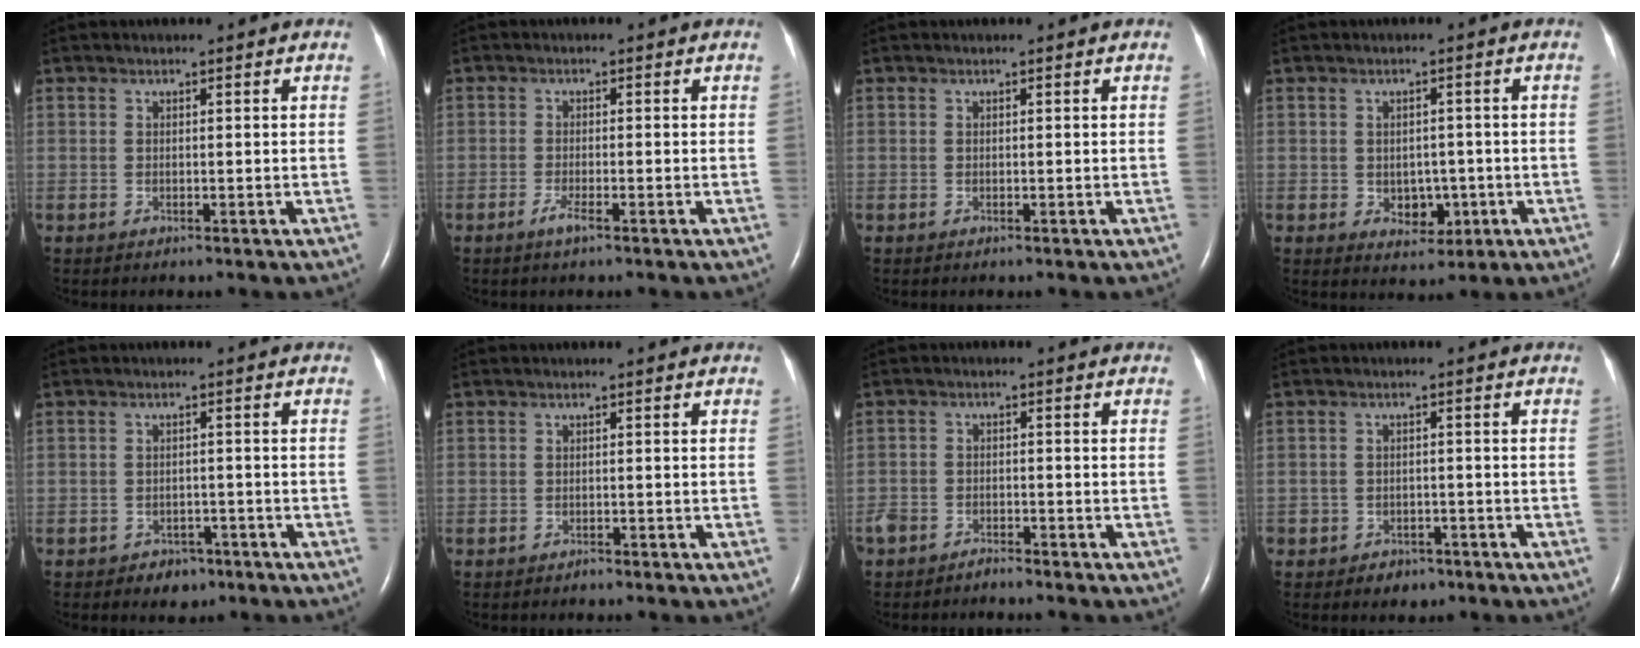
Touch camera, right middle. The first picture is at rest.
{"total": 1.9, "force": [-1.2, 0.1, 1.4], "torque": [-0.036, -0.004, -0.025]}
{"total": 0.0}
{"total": 4.1, "force": [-0.9, 3.0, 2.6], "torque": [-0.032, 0.004, -0.003]}
{"total": 2.8, "force": [-1.8, 2.1, 0.4], "torque": [-0.008, 0.012, -0.019]}
{"total": 0.5, "force": [-0.5, 0.2, 0.1], "torque": [-0.006, -0.001, -0.009]}
{"total": 2.8, "force": [-2.6, 1.1, 0.5], "torque": [-0.009, 0.000, -0.046]}
{"total": 2.8, "force": [-1.7, 2.1, 0.6], "torque": [-0.010, 0.009, -0.019]}